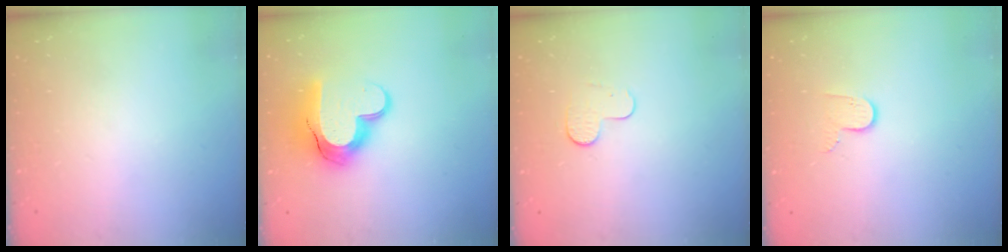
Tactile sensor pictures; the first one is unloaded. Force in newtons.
{"total": 16.0, "press": 16.0, "slide": 1.0}
{"total": 6.2, "press": 6.1, "slide": 0.6}
{"total": 6.4, "press": 6.3, "slide": 0.6}